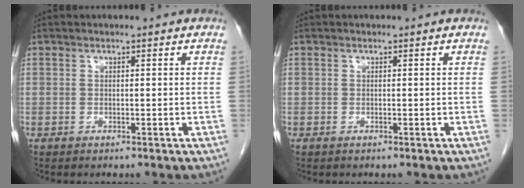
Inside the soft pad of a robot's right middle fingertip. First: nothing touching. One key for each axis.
{"total": 0.0}